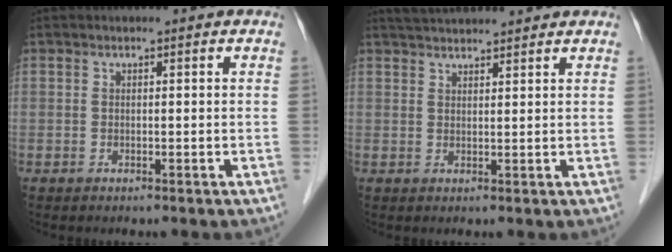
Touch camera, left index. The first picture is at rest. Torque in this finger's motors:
{"motor_torque": [-0.08, -0.25, 0.16, 0.03]}